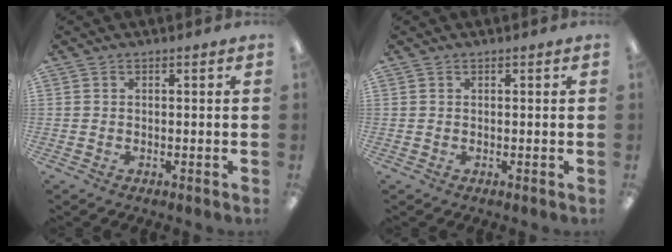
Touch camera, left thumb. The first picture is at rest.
{"total": 0.0}